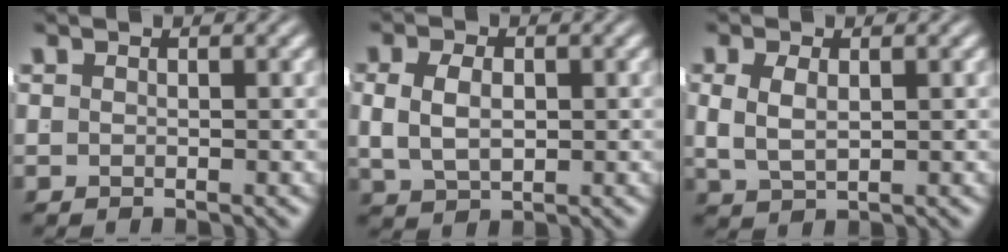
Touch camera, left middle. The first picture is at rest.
{"total": 4.1, "force": [0.3, 2.9, 2.9], "torque": [-0.051, -0.002, 0.013]}
{"total": 3.2, "force": [0.5, 2.1, 2.3], "torque": [-0.047, -0.005, 0.017]}